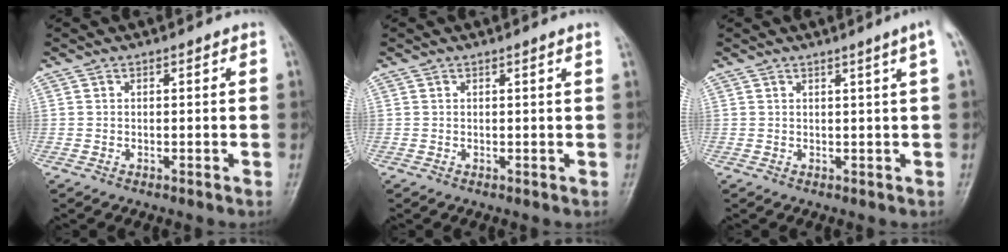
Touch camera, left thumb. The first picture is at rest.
{"total": 0.7, "force": [0.4, -0.3, 0.5], "torque": [-0.018, -0.005, 0.008]}
{"total": 2.9, "force": [1.2, -0.7, 2.5], "torque": [-0.039, -0.004, 0.019]}